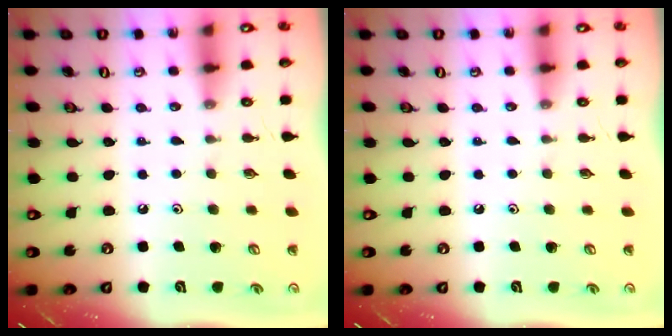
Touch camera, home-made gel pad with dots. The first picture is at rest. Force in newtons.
{"total": 0.0}